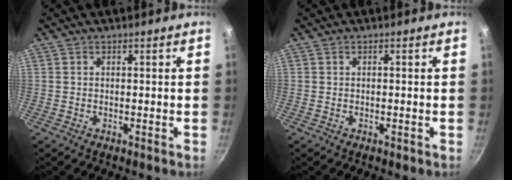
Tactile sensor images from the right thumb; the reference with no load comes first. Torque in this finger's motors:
{"motor_torque": [0.32, 0.12, 0.01, -0.10, -0.01]}